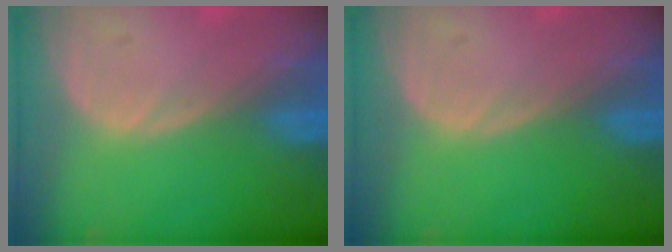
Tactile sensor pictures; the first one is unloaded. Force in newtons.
{"total": 0.0}